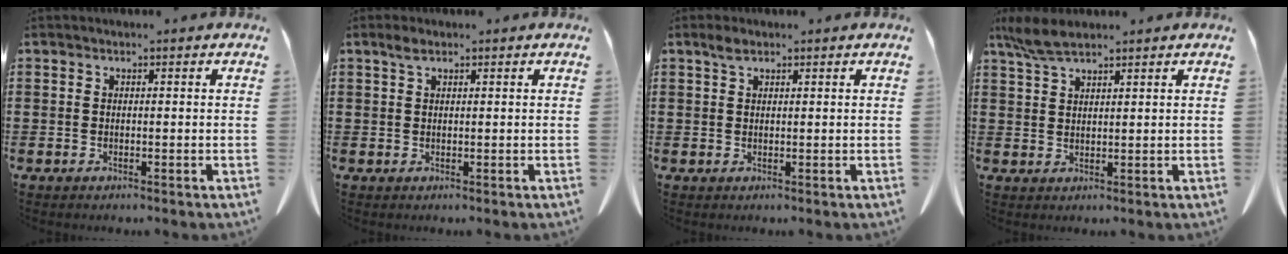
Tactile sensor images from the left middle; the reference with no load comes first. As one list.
[{"total": 1.4, "force": [0.8, 0.5, 1.0], "torque": [-0.023, 0.001, 0.015]}, {"total": 1.7, "force": [1.1, 0.7, 1.1], "torque": [-0.025, 0.002, 0.021]}, {"total": 4.8, "force": [3.6, 1.0, 2.9], "torque": [-0.074, -0.006, 0.066]}]